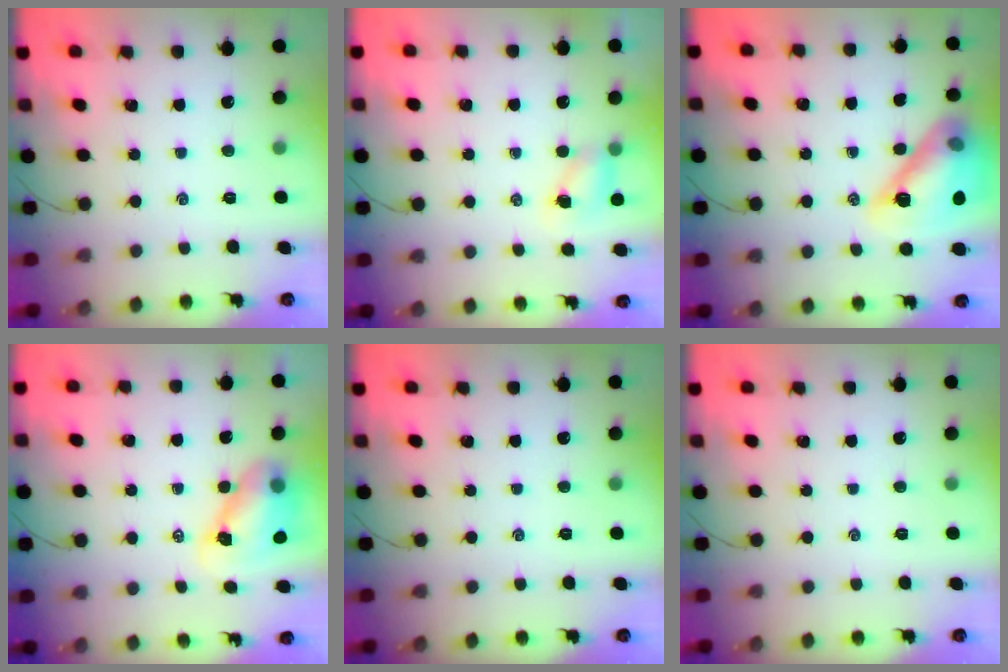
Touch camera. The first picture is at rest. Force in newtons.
{"total": 4.8, "press": 4.8, "slide": 0.7}
{"total": 18.1, "press": 18.0, "slide": 1.5}
{"total": 8.4, "press": 8.2, "slide": 1.9}
{"total": 0.0}
{"total": 0.0}